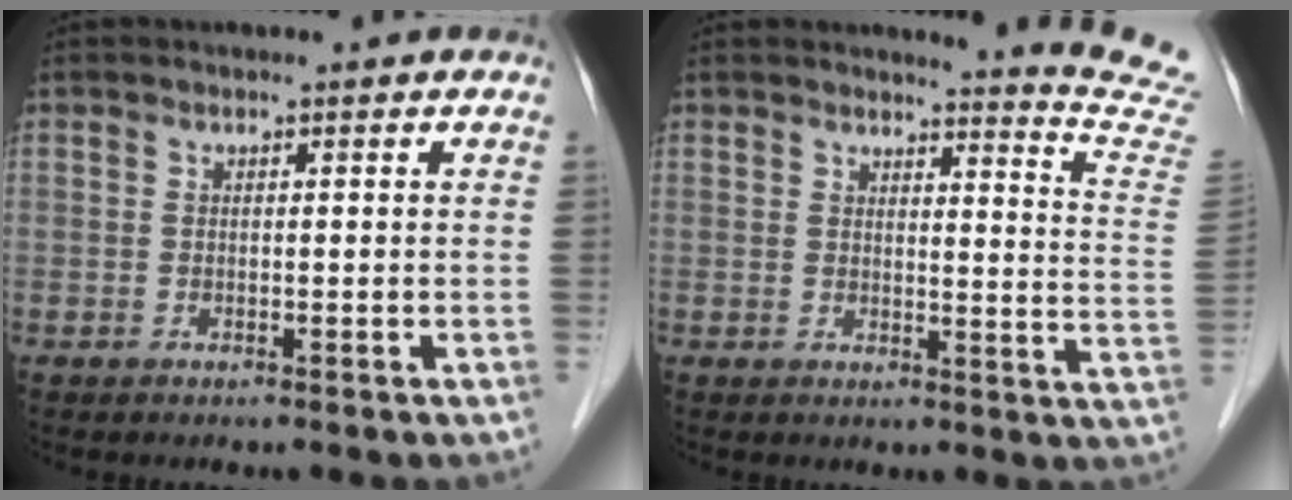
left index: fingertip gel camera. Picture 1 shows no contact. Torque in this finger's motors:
{"motor_torque": [0.43, -0.75, 0.04, -0.01]}